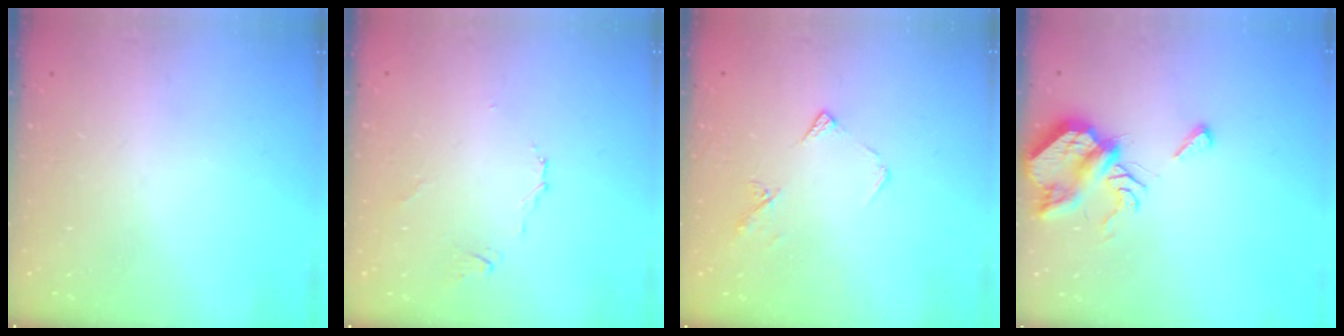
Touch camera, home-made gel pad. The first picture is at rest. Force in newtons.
{"total": 2.7, "press": 2.6, "slide": 0.5}
{"total": 5.9, "press": 5.9, "slide": 0.6}
{"total": 9.2, "press": 9.2, "slide": 0.9}